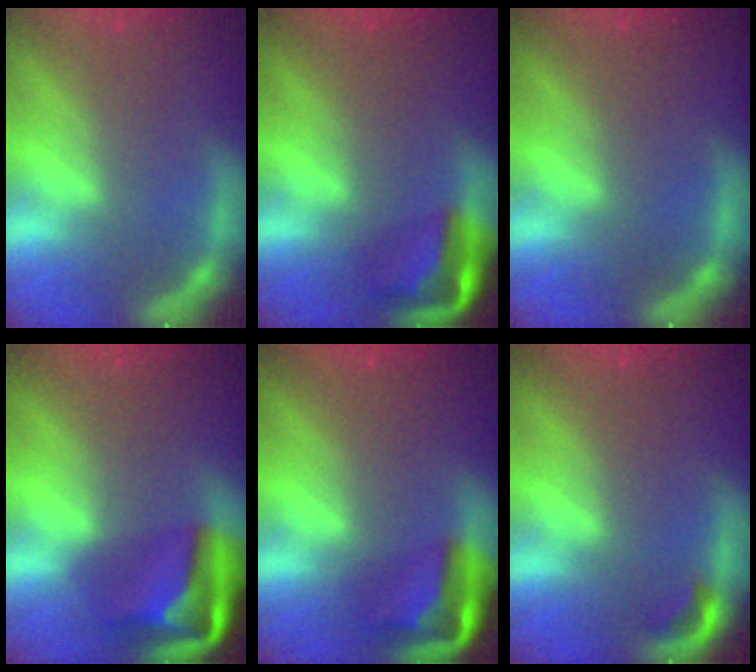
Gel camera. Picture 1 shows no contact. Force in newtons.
{"total": 5.5}
{"total": 0.0}
{"total": 8.9}
{"total": 6.4}
{"total": 1.4}